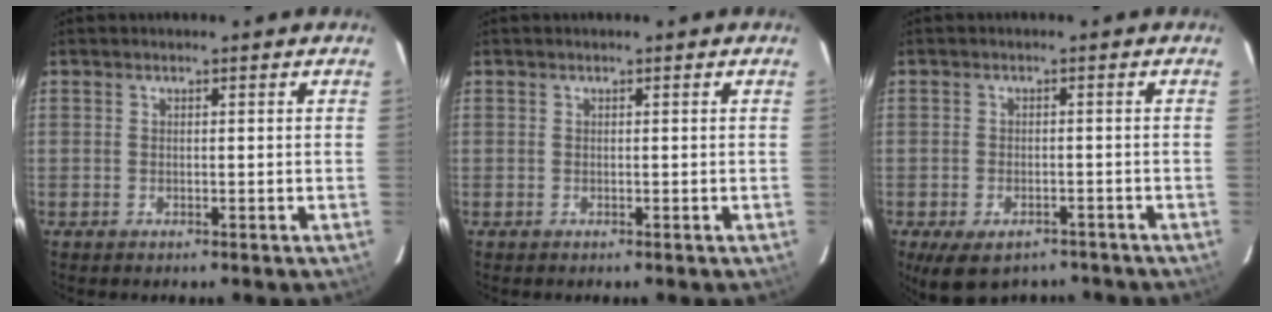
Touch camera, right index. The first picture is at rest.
{"total": 0.0}
{"total": 9.1, "force": [-6.5, 4.7, 4.4], "torque": [-0.088, -0.018, -0.086]}